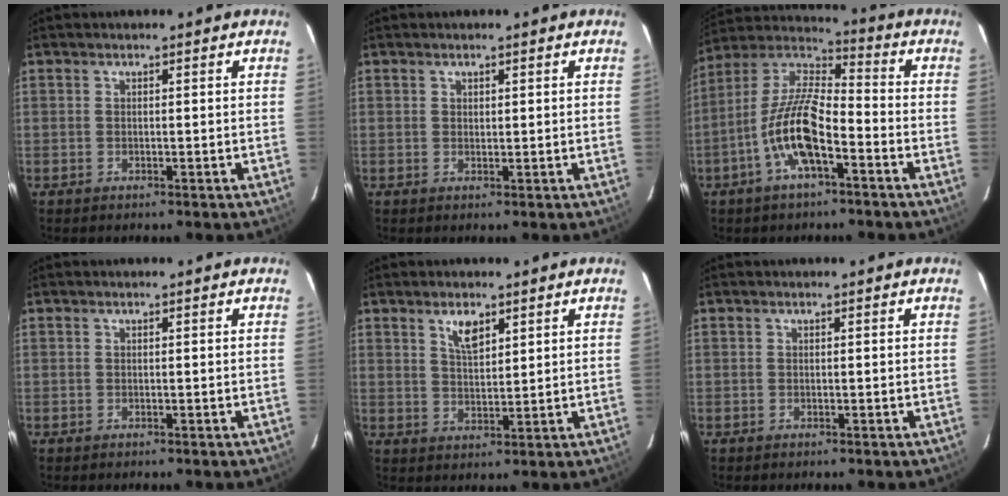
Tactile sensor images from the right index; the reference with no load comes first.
{"total": 0.8, "force": [0.5, 0.6, 0.2], "torque": [-0.003, 0.002, 0.008]}
{"total": 13.3, "force": [-5.7, 4.2, 11.3], "torque": [-0.234, 0.001, -0.113]}
{"total": 0.0}
{"total": 4.6, "force": [2.8, 1.9, 3.1], "torque": [-0.054, 0.000, 0.052]}
{"total": 0.0}